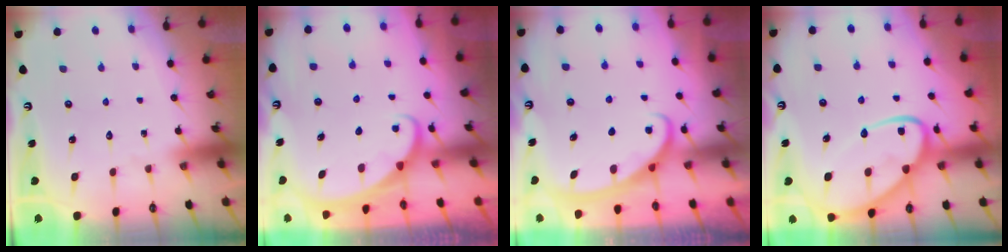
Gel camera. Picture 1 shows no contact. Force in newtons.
{"total": 1.7, "press": 1.7, "slide": 0.1}
{"total": 2.8, "press": 2.8, "slide": 0.4}
{"total": 14.6, "press": 14.6, "slide": 1.5}